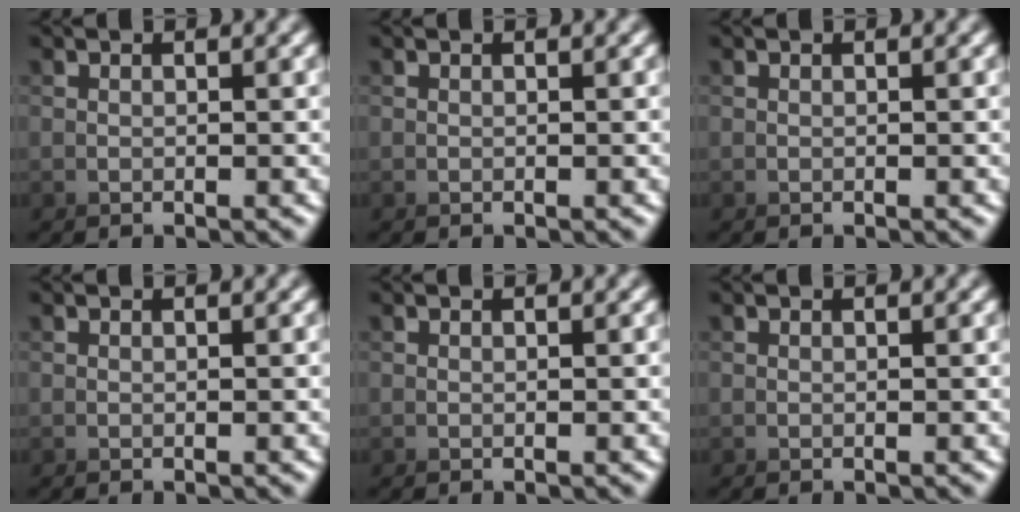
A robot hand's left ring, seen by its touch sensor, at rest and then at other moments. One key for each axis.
{"total": 0.0}
{"total": 0.0}
{"total": 0.0}
{"total": 0.0}
{"total": 0.0}